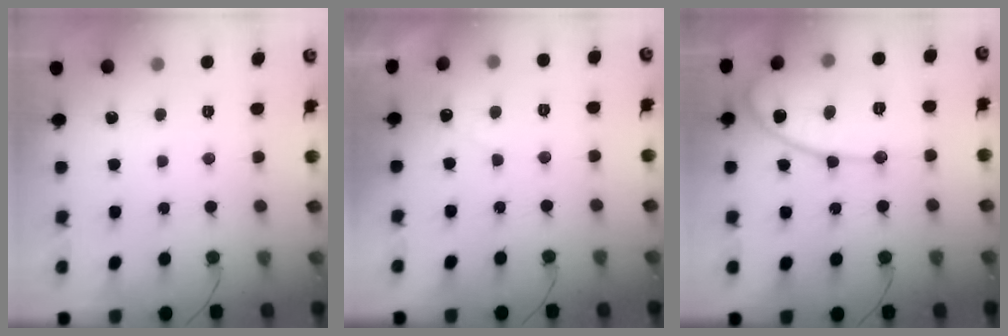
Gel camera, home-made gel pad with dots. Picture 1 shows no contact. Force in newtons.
{"total": 3.3, "press": 3.3, "slide": 0.1}
{"total": 13.1, "press": 13.0, "slide": 0.8}